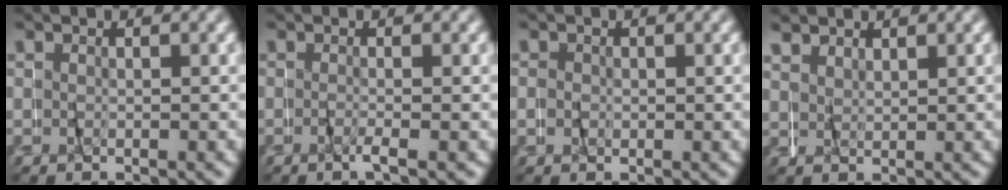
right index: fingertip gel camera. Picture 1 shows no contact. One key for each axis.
{"total": 1.2, "fx": -0.9, "fy": -0.4, "fz": 0.6, "tx": -0.022, "ty": -0.003, "tz": -0.015}
{"total": 1.7, "fx": 0.3, "fy": 1.5, "fz": 0.5, "tx": -0.010, "ty": 0.000, "tz": 0.002}
{"total": 1.5, "fx": 1.5, "fy": 0.3, "fz": -0.2, "tx": -0.008, "ty": -0.002, "tz": 0.029}